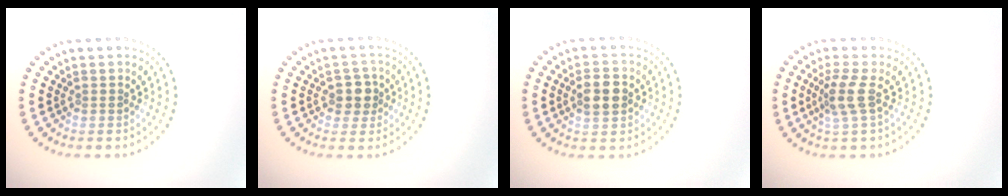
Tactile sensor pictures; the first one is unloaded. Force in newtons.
{"total": 2.3, "press": 2.1, "slide": 0.8}
{"total": 3.3, "press": 3.3, "slide": 0.2}
{"total": 2.5, "press": 2.0, "slide": 1.6}